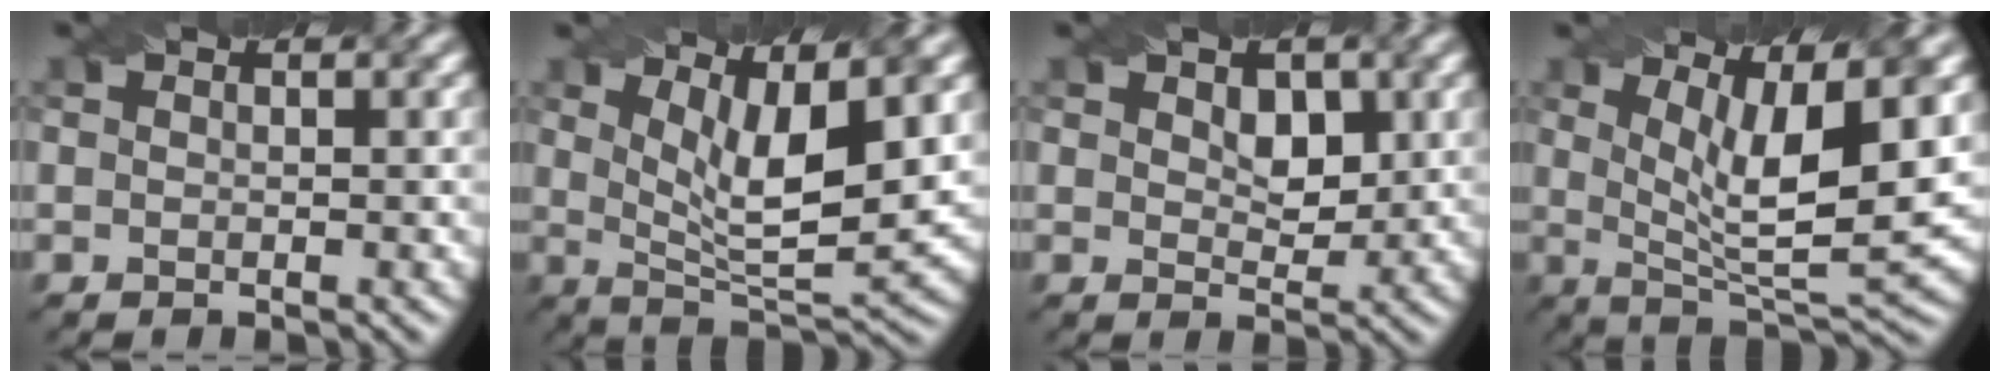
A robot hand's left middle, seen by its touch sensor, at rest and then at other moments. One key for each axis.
{"total": 7.4, "fx": 2.8, "fy": 2.0, "fz": 6.6, "tx": -0.117, "ty": -0.007, "tz": 0.052}
{"total": 2.5, "fx": 1.0, "fy": 1.6, "fz": 1.6, "tx": -0.026, "ty": -0.006, "tz": 0.020}
{"total": 8.8, "fx": 2.3, "fy": 2.3, "fz": 8.2, "tx": -0.140, "ty": -0.005, "tz": 0.043}